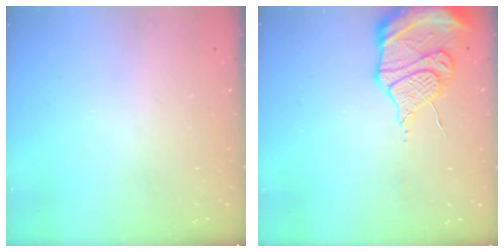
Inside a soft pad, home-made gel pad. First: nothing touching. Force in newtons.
{"total": 20.8, "press": 18.0, "slide": 10.6}